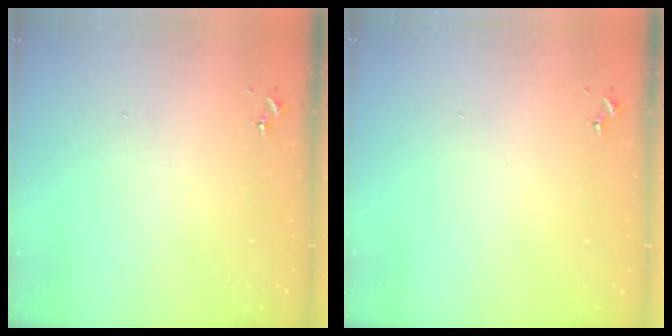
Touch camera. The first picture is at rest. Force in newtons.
{"total": 0.0}